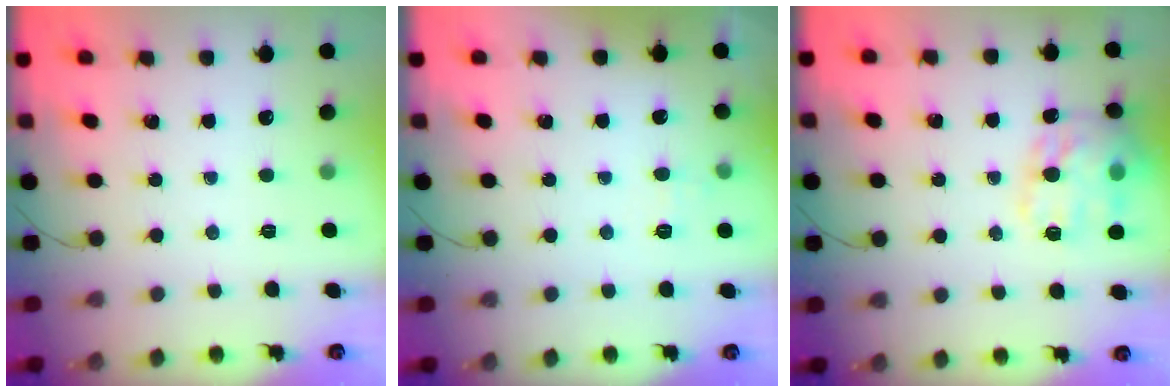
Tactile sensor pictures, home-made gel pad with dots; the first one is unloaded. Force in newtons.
{"total": 3.1, "press": 2.8, "slide": 1.5}
{"total": 18.1, "press": 18.1, "slide": 1.6}